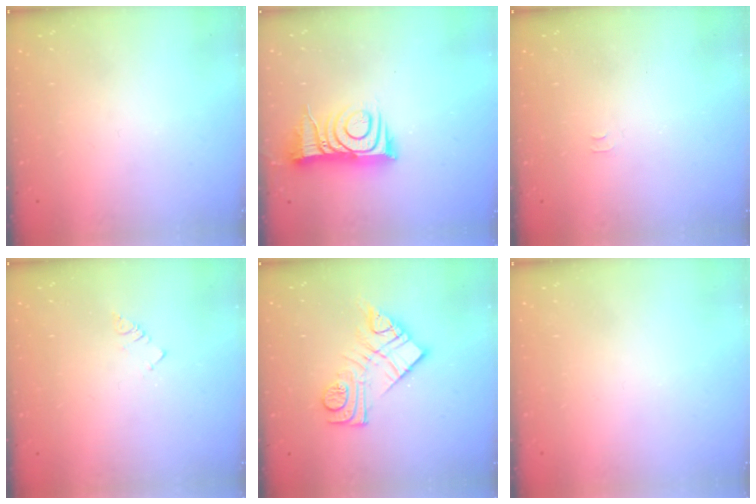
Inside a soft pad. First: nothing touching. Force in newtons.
{"total": 11.2, "press": 11.2, "slide": 0.1}
{"total": 3.8, "press": 3.8, "slide": 0.5}
{"total": 2.9, "press": 2.9, "slide": 0.4}
{"total": 13.4, "press": 13.3, "slide": 0.8}
{"total": 1.6, "press": 1.6, "slide": 0.1}